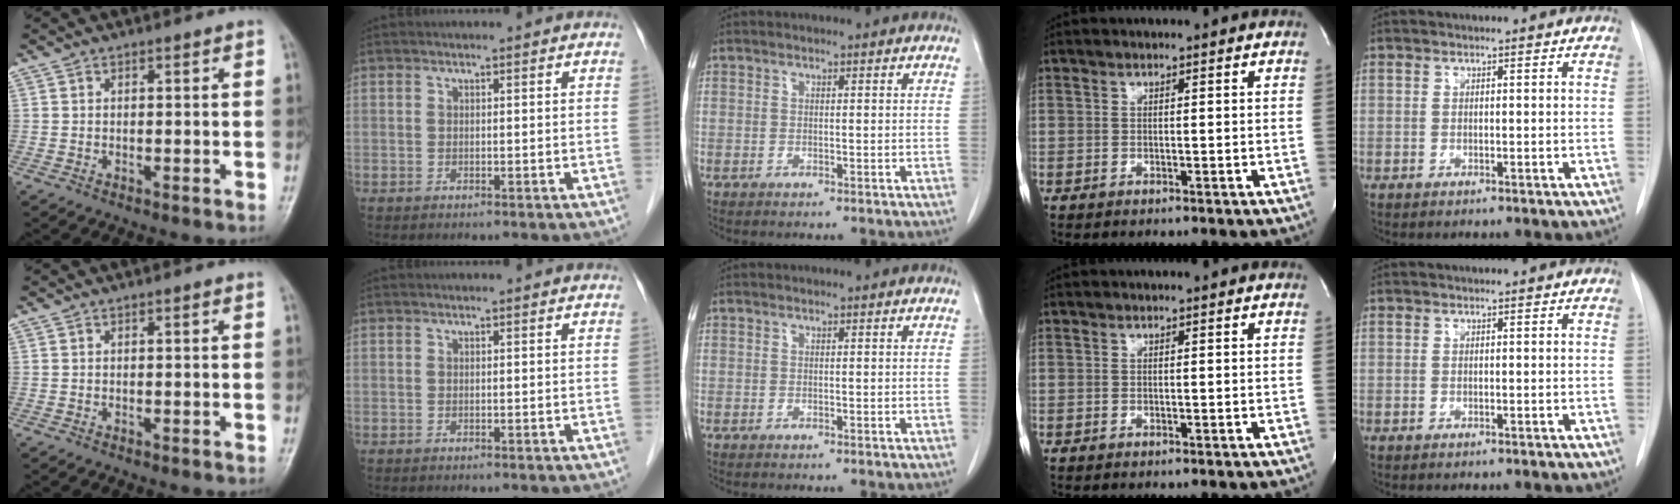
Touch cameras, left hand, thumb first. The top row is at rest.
{}